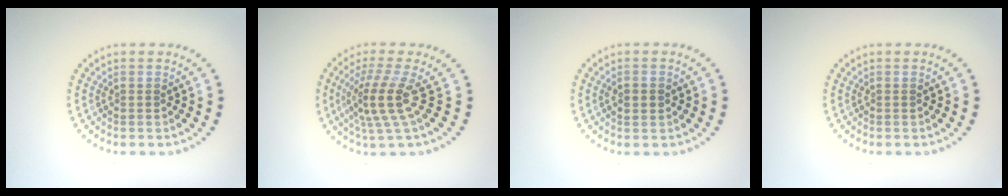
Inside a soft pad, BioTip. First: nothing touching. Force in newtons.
{"total": 4.0, "press": 2.8, "slide": 2.9}
{"total": 2.0, "press": 1.9, "slide": 0.3}
{"total": 0.0}